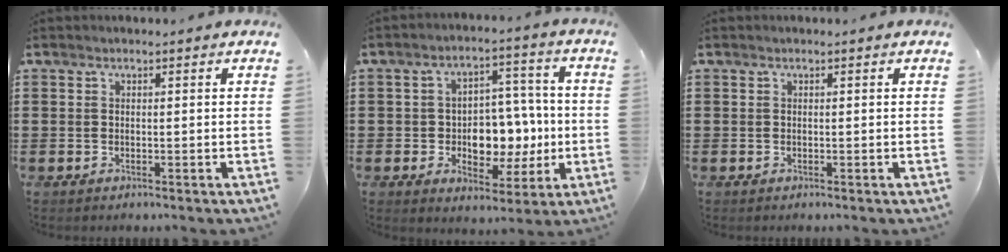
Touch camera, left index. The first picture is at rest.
{"total": 7.9, "force": [-0.7, 6.0, 5.1], "torque": [-0.083, 0.010, -0.011]}
{"total": 0.0}